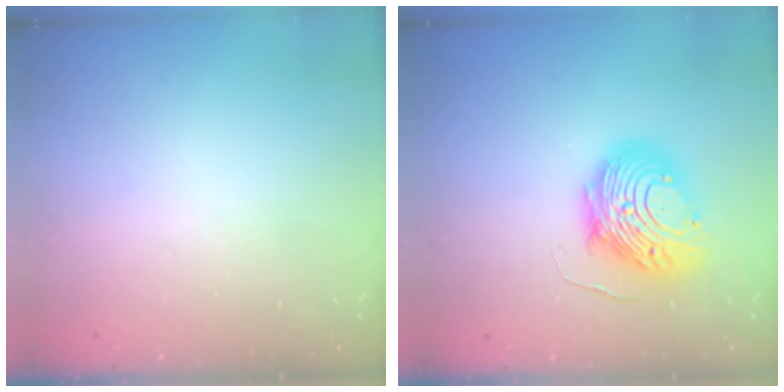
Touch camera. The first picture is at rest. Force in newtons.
{"total": 10.5, "press": 10.4, "slide": 1.0}